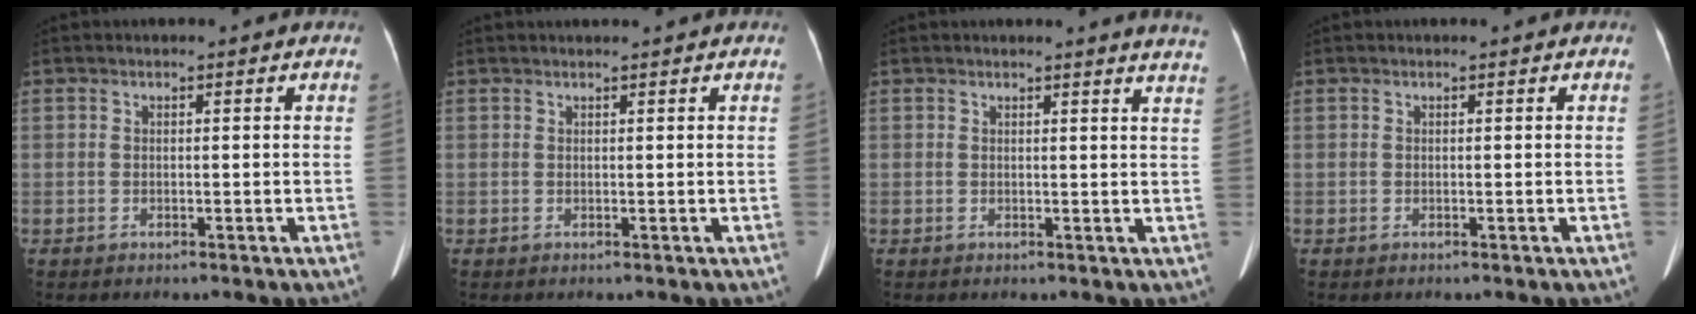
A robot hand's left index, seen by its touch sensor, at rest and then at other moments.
{"total": 1.7, "force": [1.6, -0.4, 0.6], "torque": [-0.010, 0.014, 0.027]}
{"total": 5.7, "force": [5.3, -0.8, 2.1], "torque": [-0.021, -0.029, 0.032]}
{"total": 0.0}